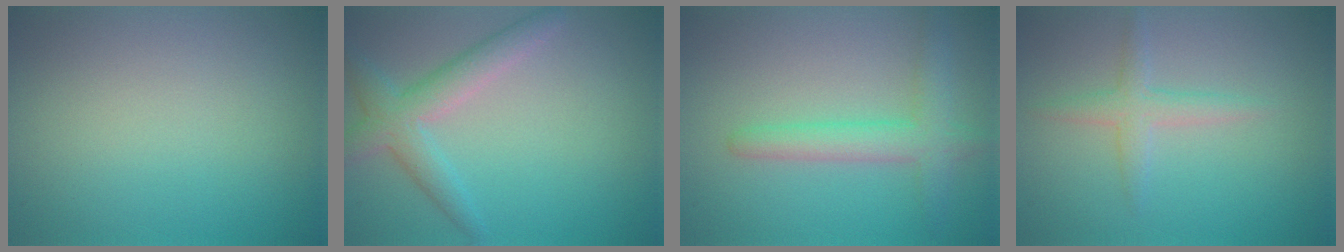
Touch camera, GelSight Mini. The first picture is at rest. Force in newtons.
{"total": 3.5, "press": 3.5, "slide": 0.0}
{"total": 3.4, "press": 3.4, "slide": 0.1}
{"total": 2.0, "press": 2.0, "slide": 0.2}